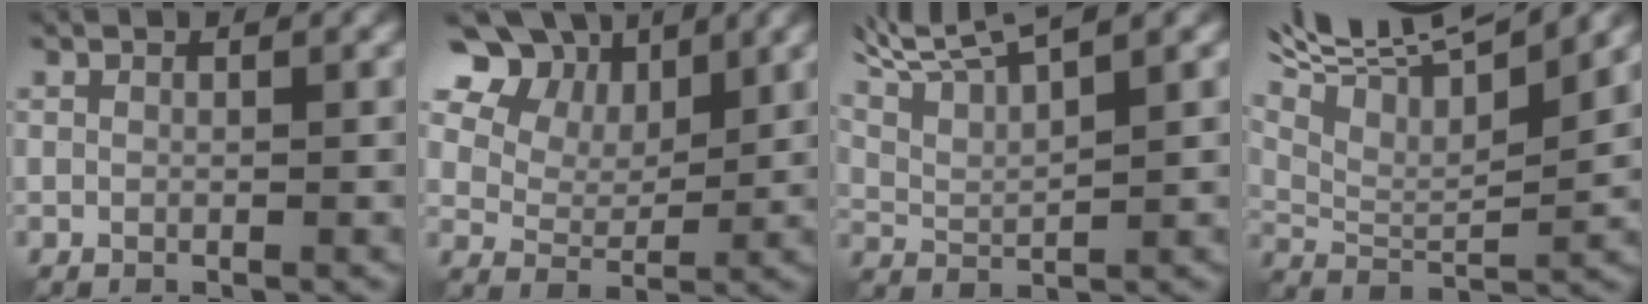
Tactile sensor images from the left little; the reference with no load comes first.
{"total": 10.7, "force": [5.8, 7.1, 5.5], "torque": [-0.117, 0.008, 0.113]}
{"total": 6.7, "force": [4.9, 1.4, 4.4], "torque": [-0.096, 0.020, 0.085]}
{"total": 12.2, "force": [7.5, 4.0, 8.8], "torque": [-0.175, 0.034, 0.127]}